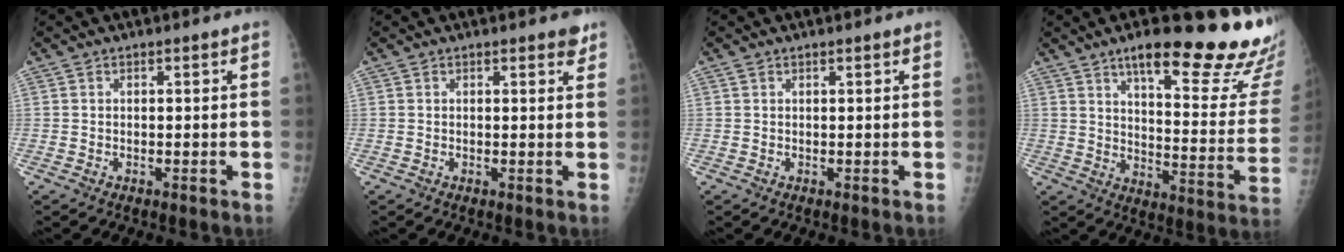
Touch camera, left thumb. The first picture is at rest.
{"total": 1.8, "force": [1.4, 0.7, 0.9], "torque": [0.000, -0.006, 0.012]}
{"total": 0.9, "force": [0.7, 0.2, 0.6], "torque": [-0.009, 0.001, 0.013]}
{"total": 25.5, "force": [17.1, 5.9, 18.0], "torque": [-0.203, -0.082, 0.232]}